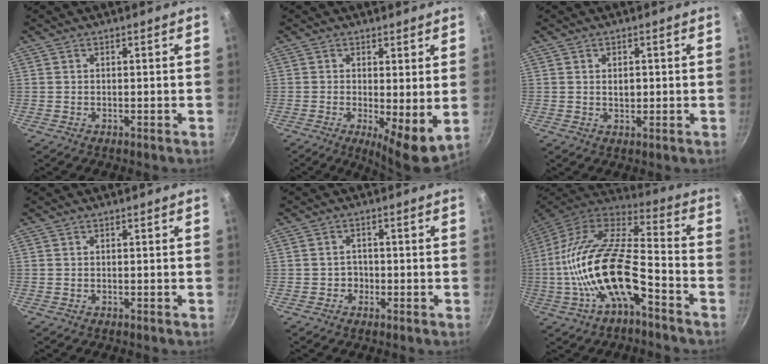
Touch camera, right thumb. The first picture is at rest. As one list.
[{"total": 8.0, "force": [0.1, 2.6, 7.6], "torque": [-0.104, -0.021, 0.007]}, {"total": 2.3, "force": [0.3, 1.5, 1.8], "torque": [-0.019, -0.001, 0.006]}, {"total": 0.0}, {"total": 2.2, "force": [-0.7, 2.0, 0.6], "torque": [0.008, 0.006, -0.012]}, {"total": 22.4, "force": [-7.4, 9.3, 19.0], "torque": [-0.350, 0.048, -0.153]}]